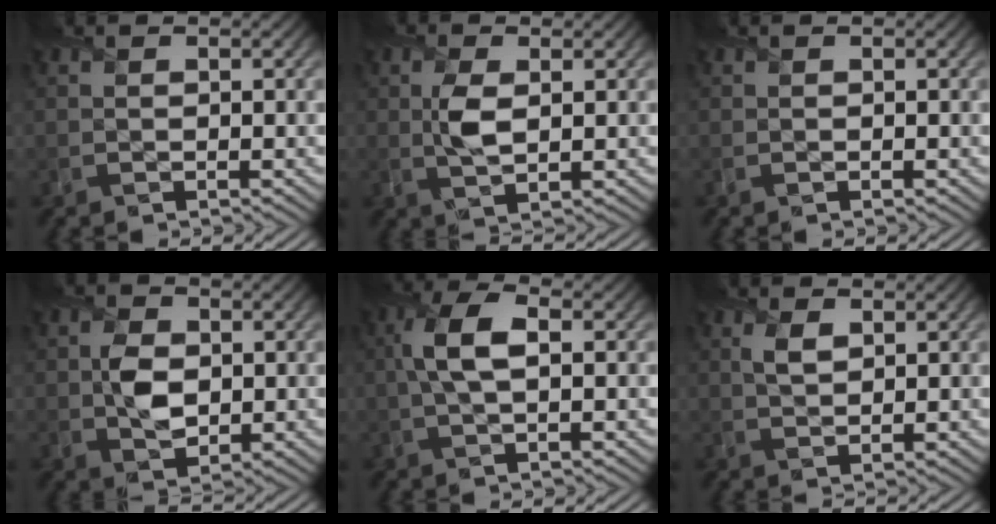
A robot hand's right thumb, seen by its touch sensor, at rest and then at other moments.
{"total": 2.9, "force": [0.9, 1.3, 2.4], "torque": [-0.051, -0.001, 0.019]}
{"total": 0.0}
{"total": 4.4, "force": [0.1, 3.2, 3.0], "torque": [-0.063, -0.006, -0.001]}
{"total": 5.5, "force": [0.8, 2.4, 4.9], "torque": [-0.111, 0.010, 0.009]}
{"total": 2.4, "force": [1.1, 1.3, 1.6], "torque": [-0.041, -0.001, 0.023]}